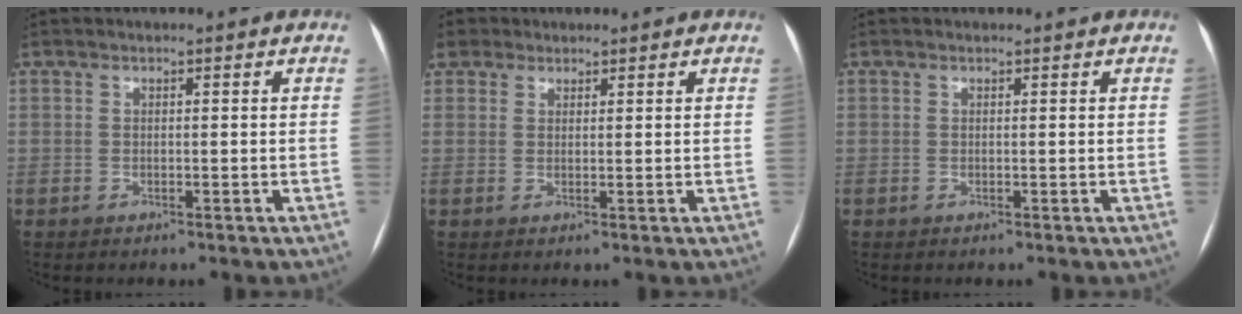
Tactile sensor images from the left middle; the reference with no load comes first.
{"total": 3.2, "force": [2.1, 2.4, 0.3], "torque": [-0.005, 0.018, 0.035]}
{"total": 0.5, "force": [0.5, 0.1, 0.0], "torque": [-0.004, 0.008, 0.009]}